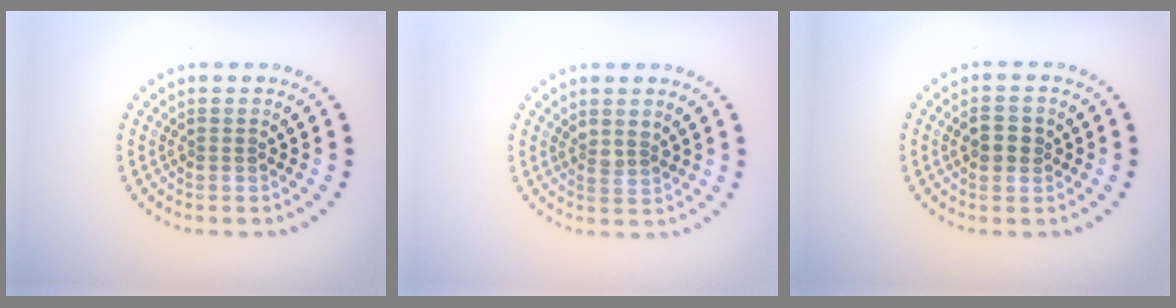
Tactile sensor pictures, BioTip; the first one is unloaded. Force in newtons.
{"total": 1.5, "press": 1.1, "slide": 1.0}
{"total": 2.5, "press": 2.4, "slide": 0.4}